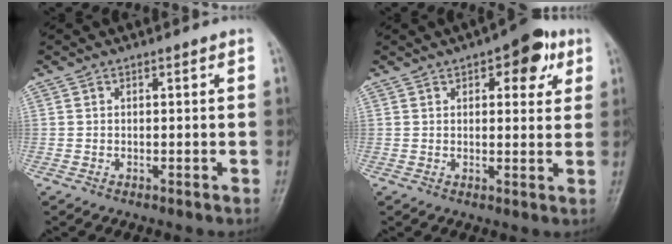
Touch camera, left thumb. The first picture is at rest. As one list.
[{"total": 9.1, "force": [4.3, 4.4, 6.8], "torque": [-0.049, -0.008, 0.048]}]